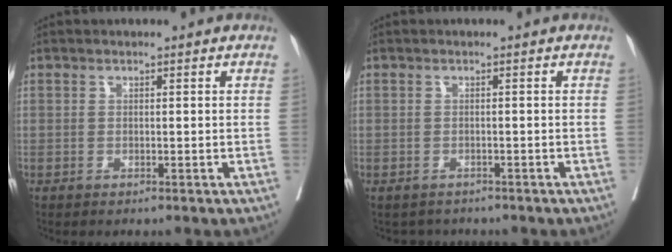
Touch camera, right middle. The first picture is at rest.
{"total": 2.3, "force": [-2.0, 1.2, -0.2], "torque": [-0.003, -0.001, -0.032]}